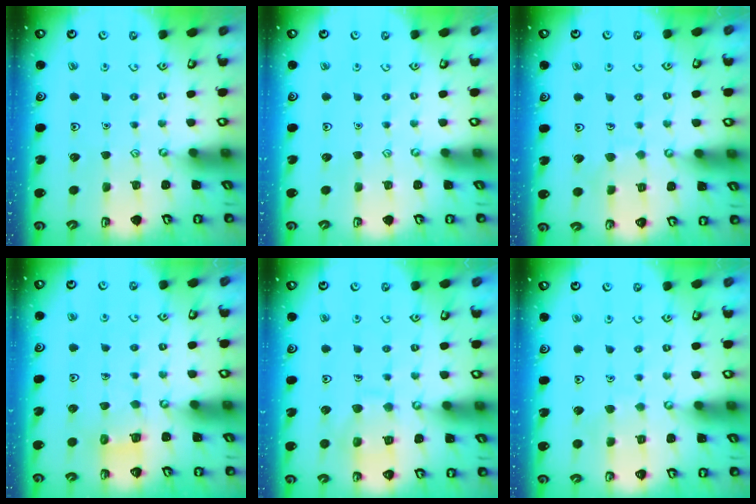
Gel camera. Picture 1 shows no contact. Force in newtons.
{"total": 0.0}
{"total": 4.6, "press": 4.6, "slide": 0.3}
{"total": 4.8, "press": 4.7, "slide": 0.3}
{"total": 9.8, "press": 9.7, "slide": 0.9}
{"total": 3.9, "press": 3.9, "slide": 0.4}